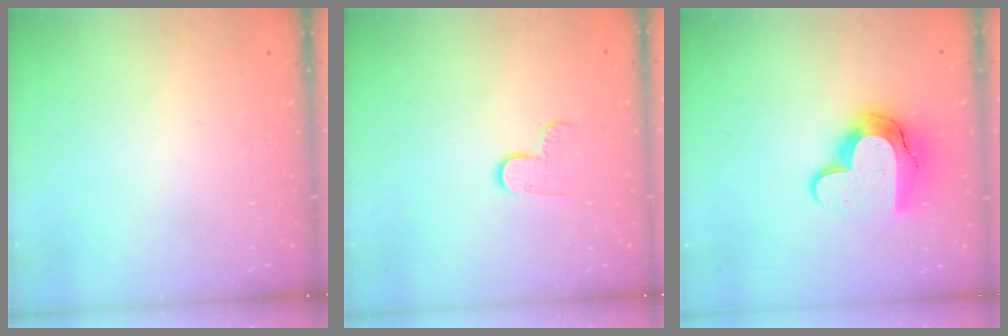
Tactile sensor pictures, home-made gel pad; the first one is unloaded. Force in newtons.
{"total": 5.6, "press": 5.6, "slide": 0.5}
{"total": 14.7, "press": 14.6, "slide": 0.8}